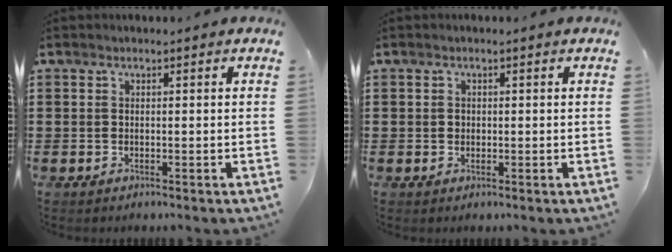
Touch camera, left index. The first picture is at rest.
{"total": 0.8, "force": [0.1, 0.7, 0.3], "torque": [-0.008, 0.005, 0.002]}